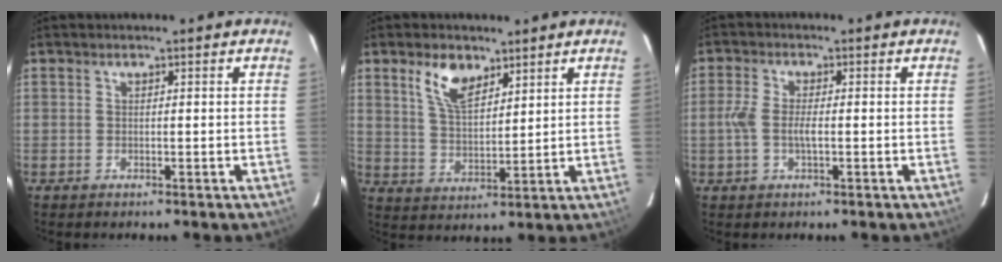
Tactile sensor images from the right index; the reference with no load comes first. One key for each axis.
{"total": 7.7, "fx": 4.7, "fy": 3.8, "fz": 4.8, "tx": -0.089, "ty": 0.007, "tz": 0.094}
{"total": 4.6, "fx": -0.8, "fy": 1.8, "fz": 4.1, "tx": -0.090, "ty": 0.002, "tz": -0.017}